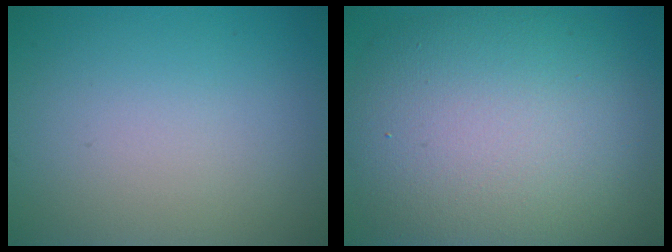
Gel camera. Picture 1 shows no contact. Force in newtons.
{"total": 12.4, "press": 12.3, "slide": 1.1}